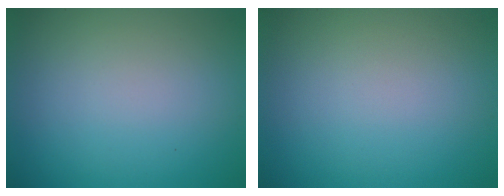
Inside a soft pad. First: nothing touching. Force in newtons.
{"total": 0.0}